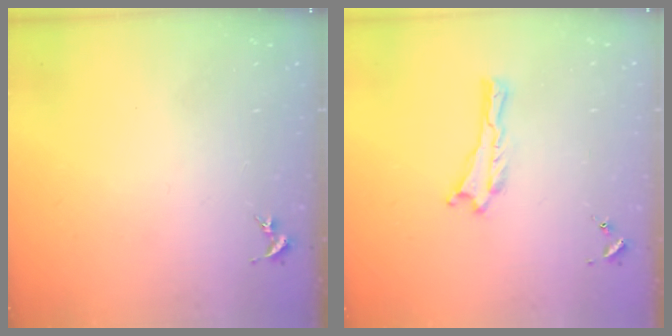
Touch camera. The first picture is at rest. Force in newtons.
{"total": 0.0}